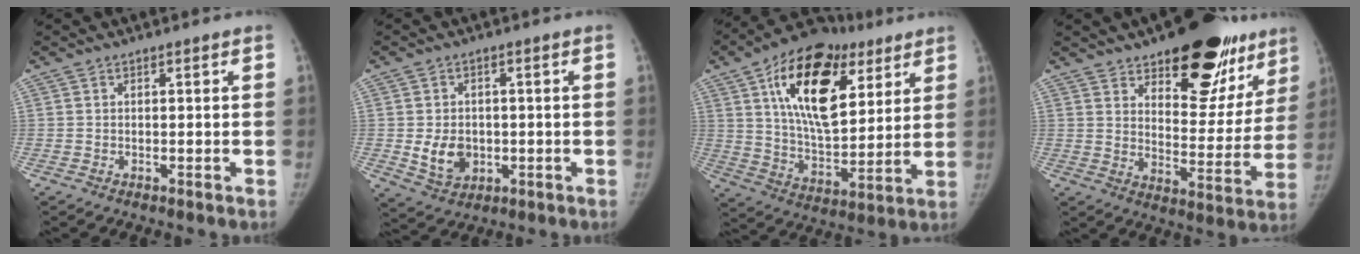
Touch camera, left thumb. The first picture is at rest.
{"total": 7.1, "force": [-0.9, 5.7, 4.3], "torque": [-0.048, -0.002, -0.004]}
{"total": 24.2, "force": [10.1, 13.0, 17.7], "torque": [-0.258, -0.028, 0.164]}
{"total": 23.1, "force": [14.5, 10.8, 14.3], "torque": [-0.131, -0.071, 0.204]}